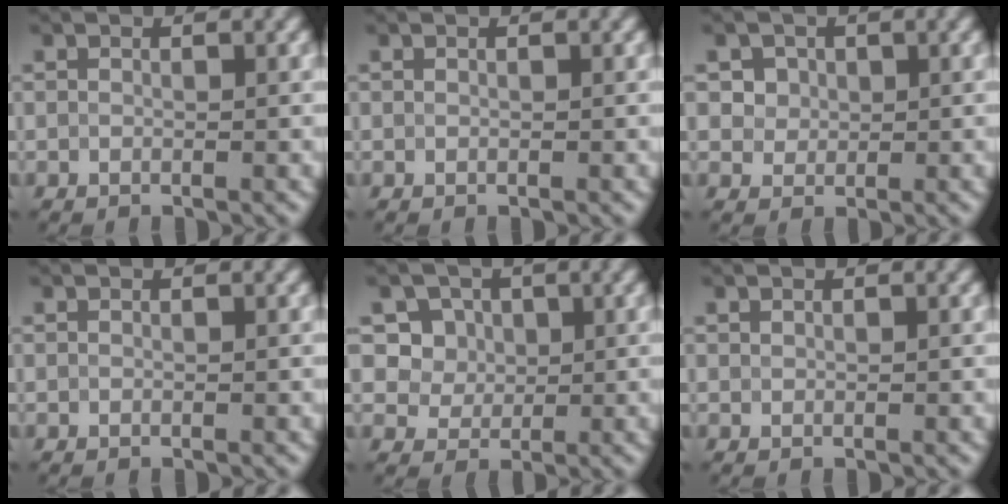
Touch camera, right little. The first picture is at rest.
{"total": 0.0}
{"total": 3.0, "force": [1.4, 2.4, 1.2], "torque": [-0.029, 0.000, 0.031]}
{"total": 0.0}
{"total": 5.0, "force": [2.1, 4.1, 1.9], "torque": [-0.033, -0.007, 0.040]}
{"total": 0.0}